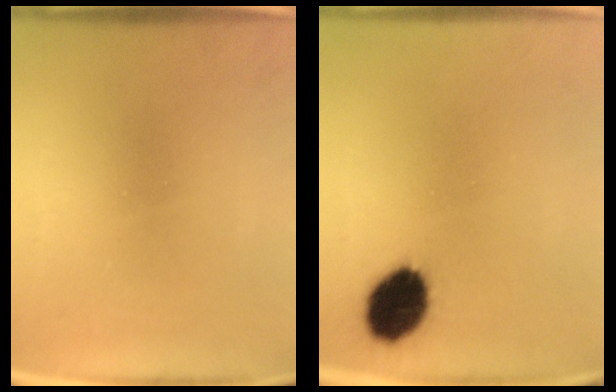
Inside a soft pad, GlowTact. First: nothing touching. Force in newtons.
{"total": 8.6}